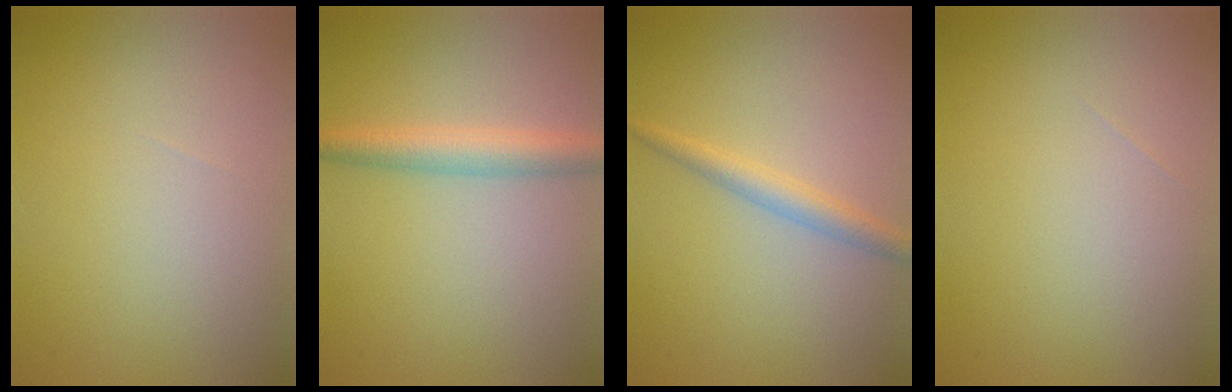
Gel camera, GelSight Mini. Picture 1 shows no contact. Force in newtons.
{"total": 3.5, "press": 3.5, "slide": 0.1}
{"total": 2.2, "press": 2.2, "slide": 0.1}
{"total": 0.0}